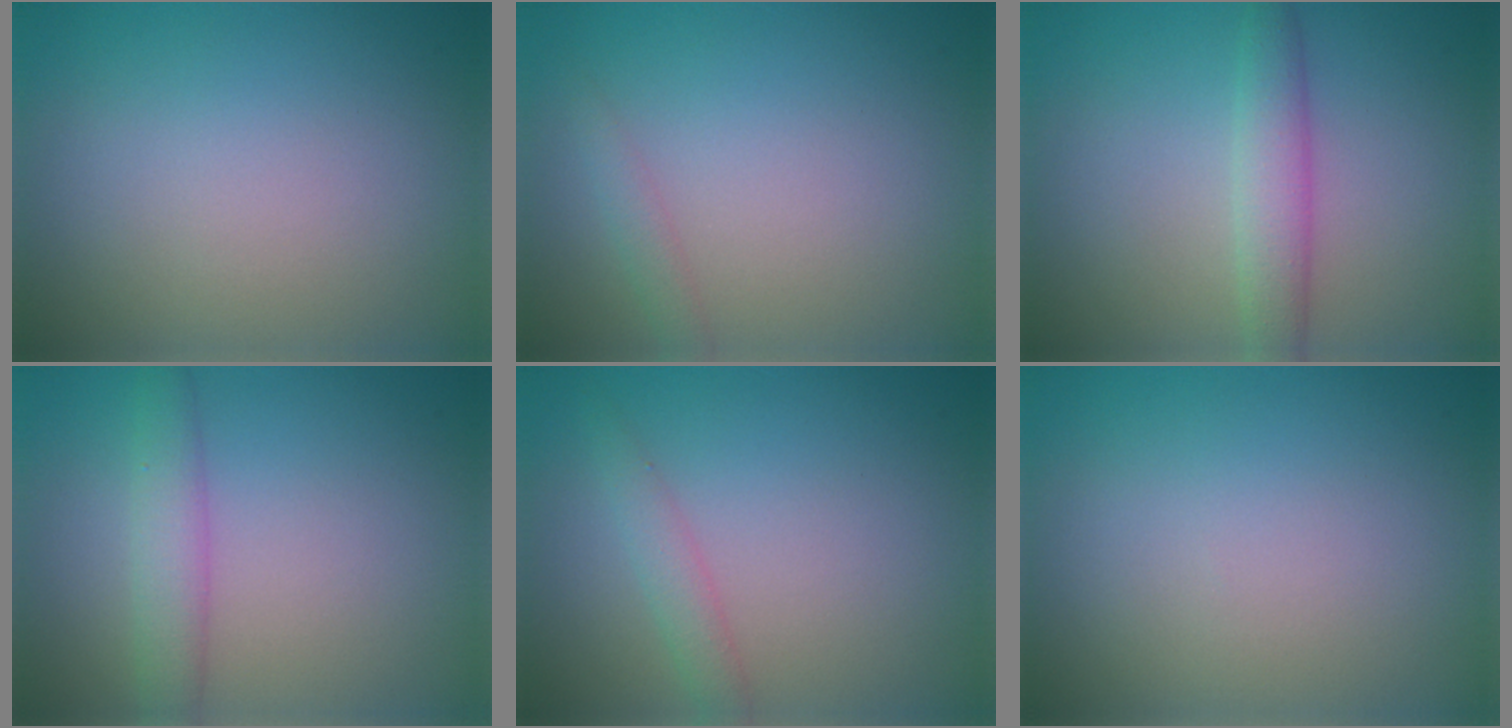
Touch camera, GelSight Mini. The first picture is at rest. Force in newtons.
{"total": 1.2, "press": 1.2, "slide": 0.0}
{"total": 3.0, "press": 3.0, "slide": 0.1}
{"total": 2.9, "press": 2.9, "slide": 0.1}
{"total": 1.7, "press": 1.7, "slide": 0.1}
{"total": 0.0}